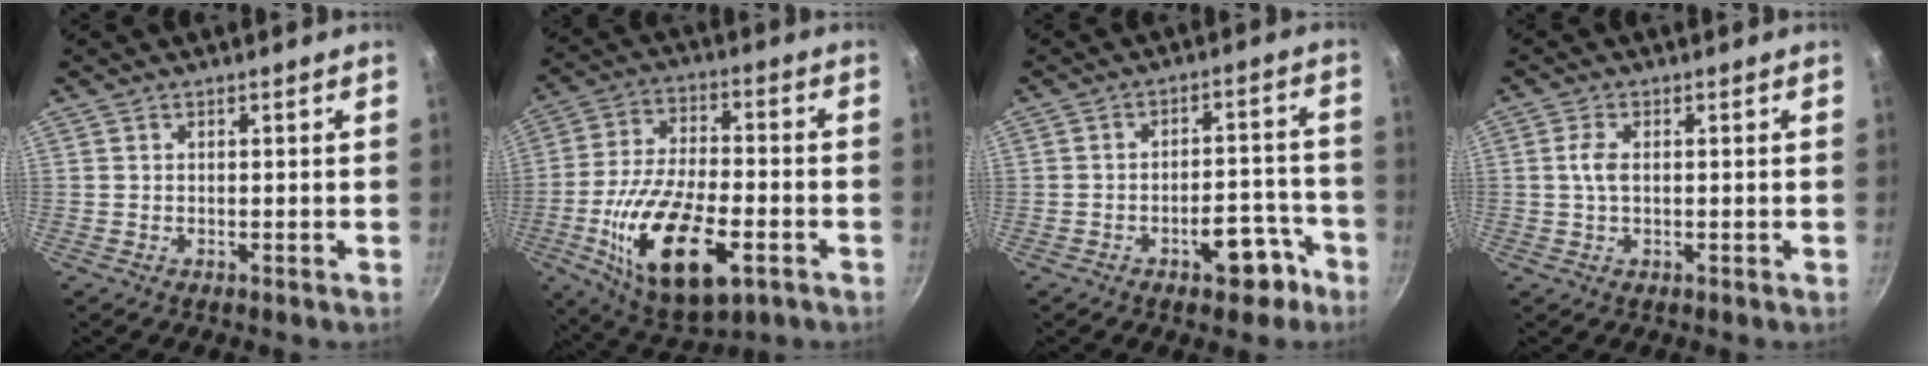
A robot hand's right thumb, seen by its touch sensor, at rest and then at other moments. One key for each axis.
{"total": 20.9, "fx": -7.0, "fy": 9.7, "fz": 17.1, "tx": -0.302, "ty": 0.015, "tz": -0.116}
{"total": 8.6, "fx": -4.9, "fy": 4.2, "fz": 5.7, "tx": -0.046, "ty": 0.050, "tz": -0.054}
{"total": 2.8, "fx": 0.2, "fy": 1.5, "fz": 2.4, "tx": -0.055, "ty": 0.004, "tz": 0.002}